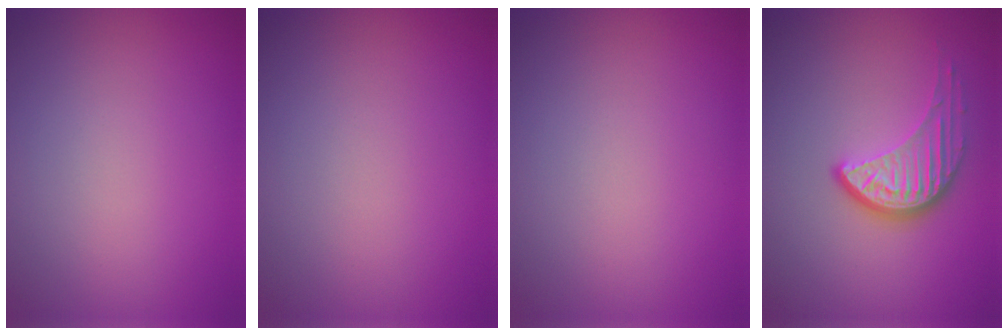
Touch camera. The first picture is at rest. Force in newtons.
{"total": 0.0}
{"total": 0.0}
{"total": 4.1, "press": 3.0, "slide": 2.8}